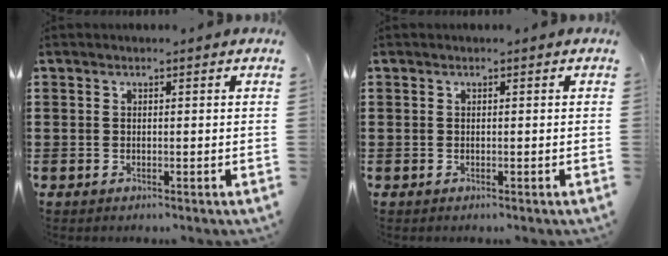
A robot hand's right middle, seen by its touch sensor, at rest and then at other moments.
{"total": 0.0}